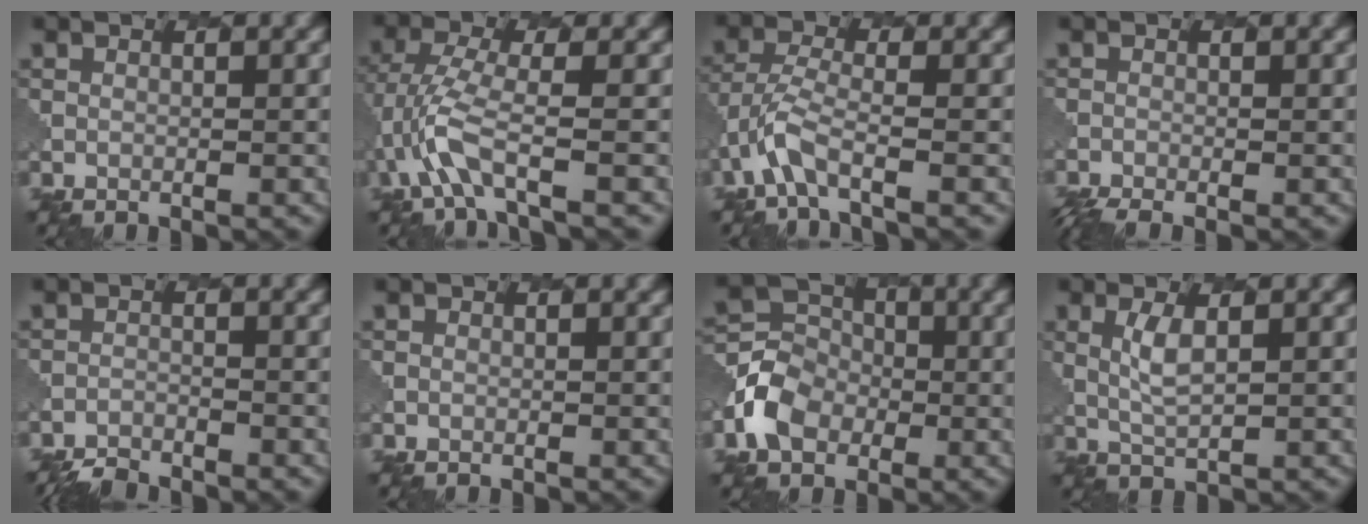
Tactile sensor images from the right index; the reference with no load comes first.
{"total": 4.0, "force": [-1.8, 1.0, 3.4], "torque": [-0.082, -0.002, -0.041]}
{"total": 3.7, "force": [-2.3, 1.1, 2.7], "torque": [-0.069, -0.006, -0.056]}
{"total": 2.8, "force": [-2.3, 0.5, 1.5], "torque": [-0.026, -0.009, -0.039]}
{"total": 2.3, "force": [-2.3, 0.3, -0.1], "torque": [0.000, -0.008, -0.046]}
{"total": 0.5, "force": [0.1, 0.5, 0.0], "torque": [0.001, -0.003, 0.005]}
{"total": 4.9, "force": [-1.7, 4.0, 2.1], "torque": [-0.046, 0.003, -0.044]}
{"total": 2.3, "force": [1.0, 0.7, 2.0], "torque": [-0.049, -0.001, 0.023]}